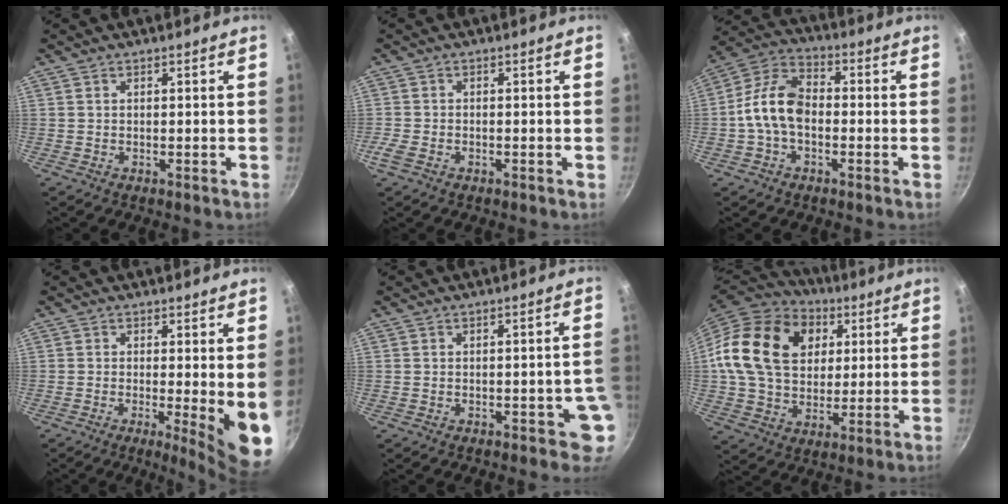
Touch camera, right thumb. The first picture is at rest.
{"total": 2.7, "force": [-1.4, 1.7, 1.7], "torque": [-0.044, 0.002, -0.031]}
{"total": 10.9, "force": [-1.3, 7.0, 8.3], "torque": [-0.140, 0.039, -0.044]}
{"total": 8.2, "force": [-0.8, 1.5, 8.1], "torque": [-0.102, -0.020, -0.009]}
{"total": 3.8, "force": [-1.1, 2.1, 2.9], "torque": [-0.011, 0.012, -0.014]}
{"total": 22.3, "force": [5.8, 16.5, 13.8], "torque": [-0.219, 0.009, 0.098]}